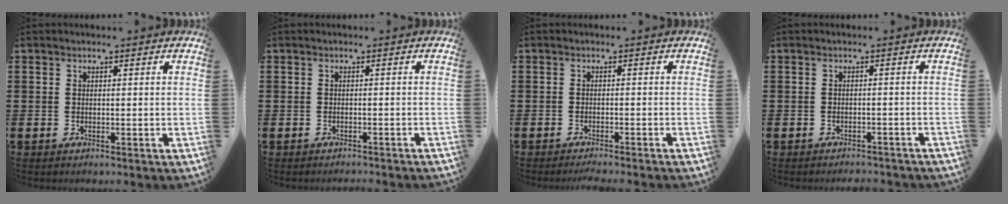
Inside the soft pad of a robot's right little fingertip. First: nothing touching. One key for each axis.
{"total": 0.7, "fx": -0.7, "fy": -0.1, "fz": 0.0, "tx": -0.001, "ty": -0.001, "tz": -0.014}
{"total": 1.1, "fx": -1.0, "fy": -0.2, "fz": 0.3, "tx": -0.004, "ty": -0.002, "tz": -0.020}
{"total": 1.2, "fx": -1.2, "fy": 0.0, "fz": 0.0, "tx": -0.003, "ty": 0.001, "tz": -0.026}